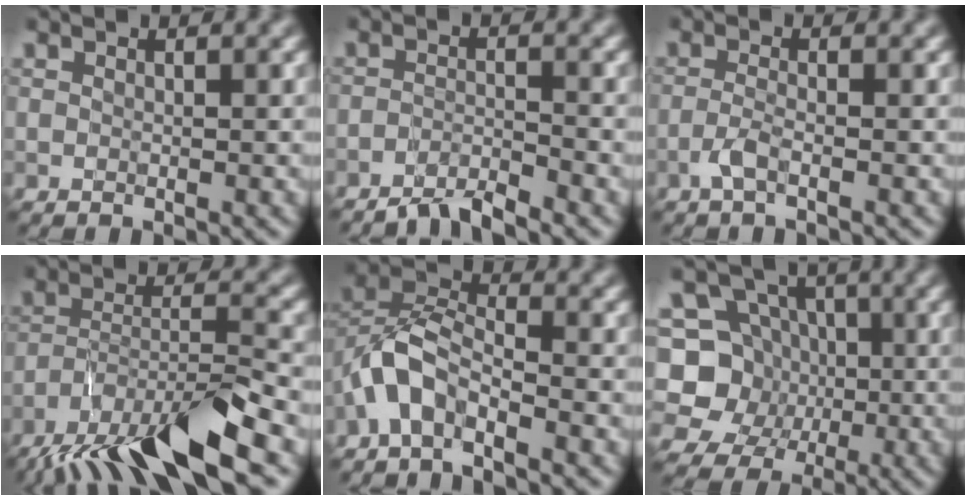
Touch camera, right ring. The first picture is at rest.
{"total": 3.4, "force": [-2.9, 0.5, 1.7], "torque": [-0.022, 0.003, -0.061]}
{"total": 1.7, "force": [-0.9, 0.4, 1.4], "torque": [-0.031, 0.003, -0.023]}
{"total": 10.7, "force": [-7.9, 2.3, 6.9], "torque": [-0.129, -0.002, -0.148]}
{"total": 4.4, "force": [-2.8, 1.8, 2.9], "torque": [-0.052, 0.011, -0.063]}
{"total": 7.2, "force": [-0.5, 6.7, 2.5], "torque": [-0.035, 0.005, -0.043]}